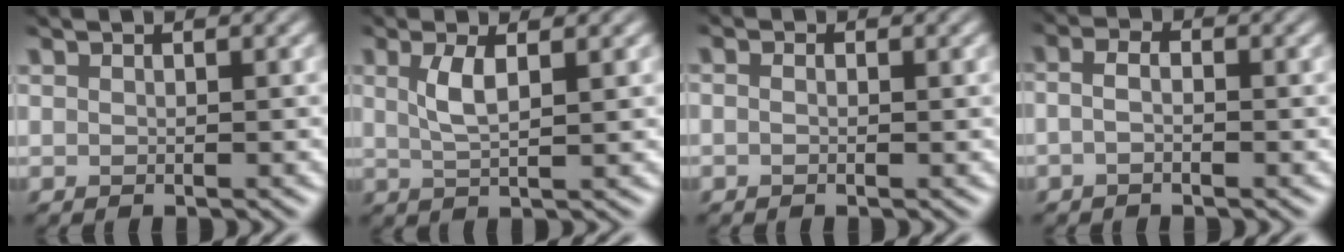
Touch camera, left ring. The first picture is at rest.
{"total": 2.1, "force": [0.2, 0.5, 2.1], "torque": [-0.040, -0.008, 0.001]}
{"total": 0.6, "force": [-0.5, 0.3, 0.1], "torque": [-0.001, -0.002, -0.013]}
{"total": 2.1, "force": [-0.9, 1.3, 1.4], "torque": [-0.011, 0.000, -0.032]}